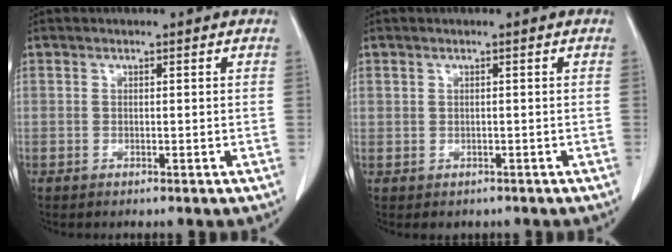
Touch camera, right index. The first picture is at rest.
{"total": 1.3, "force": [-0.3, 1.3, 0.1], "torque": [-0.004, 0.004, 0.001]}